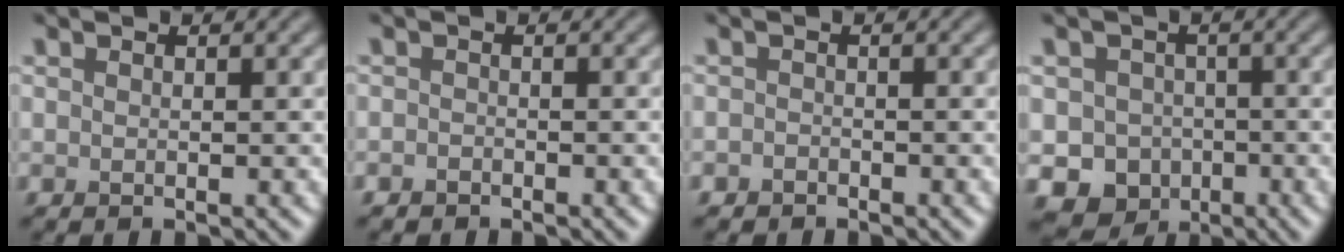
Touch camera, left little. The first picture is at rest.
{"total": 0.7, "force": [-0.6, 0.4, 0.1], "torque": [0.000, -0.003, -0.011]}
{"total": 0.8, "force": [-0.7, 0.5, 0.1], "torque": [0.001, -0.001, -0.014]}
{"total": 9.0, "force": [-4.1, 7.7, 2.1], "torque": [-0.013, -0.037, -0.081]}